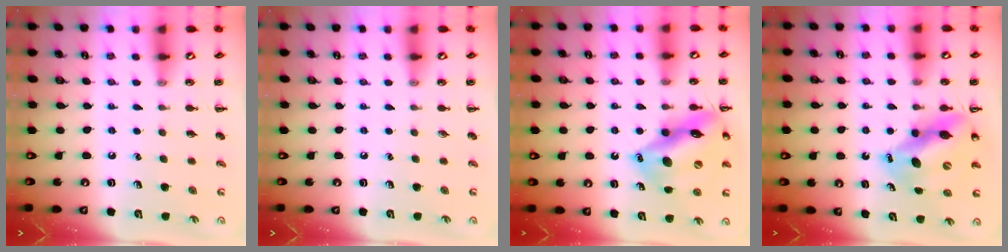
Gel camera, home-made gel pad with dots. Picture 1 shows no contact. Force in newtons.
{"total": 0.0}
{"total": 16.9, "press": 16.7, "slide": 3.0}
{"total": 12.7, "press": 12.2, "slide": 3.2}